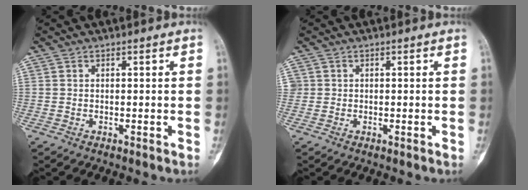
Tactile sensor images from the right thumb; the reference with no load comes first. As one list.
[{"total": 0.8, "force": [-0.1, 0.8, 0.0], "torque": [0.007, 0.003, -0.003]}]